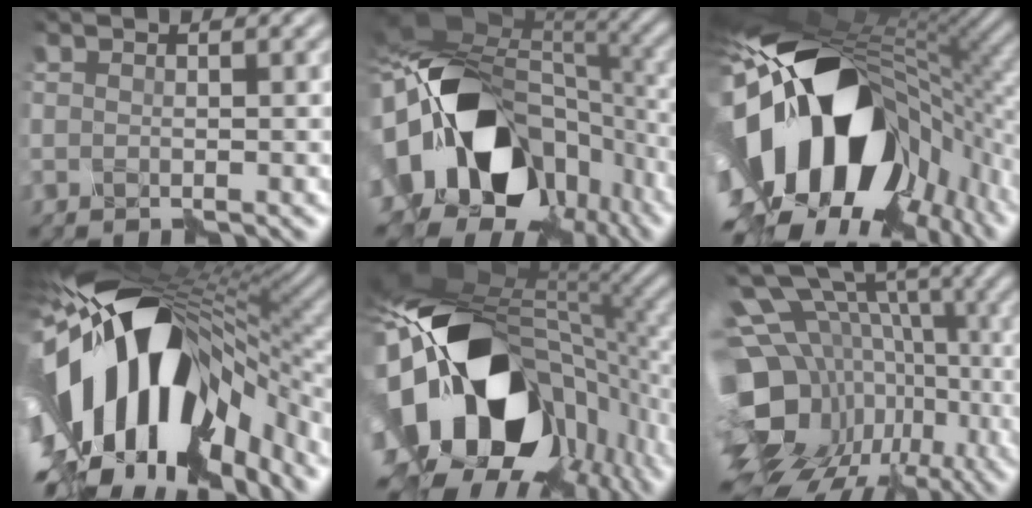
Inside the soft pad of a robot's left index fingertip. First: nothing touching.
{"total": 18.0, "force": [-5.7, 12.7, 11.4], "torque": [-0.210, -0.015, -0.078]}
{"total": 20.1, "force": [-2.4, 12.6, 15.6], "torque": [-0.297, -0.033, -0.017]}
{"total": 18.4, "force": [-3.5, 10.9, 14.4], "torque": [-0.277, -0.015, -0.048]}
{"total": 18.5, "force": [-3.4, 13.1, 12.6], "torque": [-0.258, -0.026, -0.032]}
{"total": 16.4, "force": [-4.1, 12.6, 9.6], "torque": [-0.183, 0.023, -0.023]}